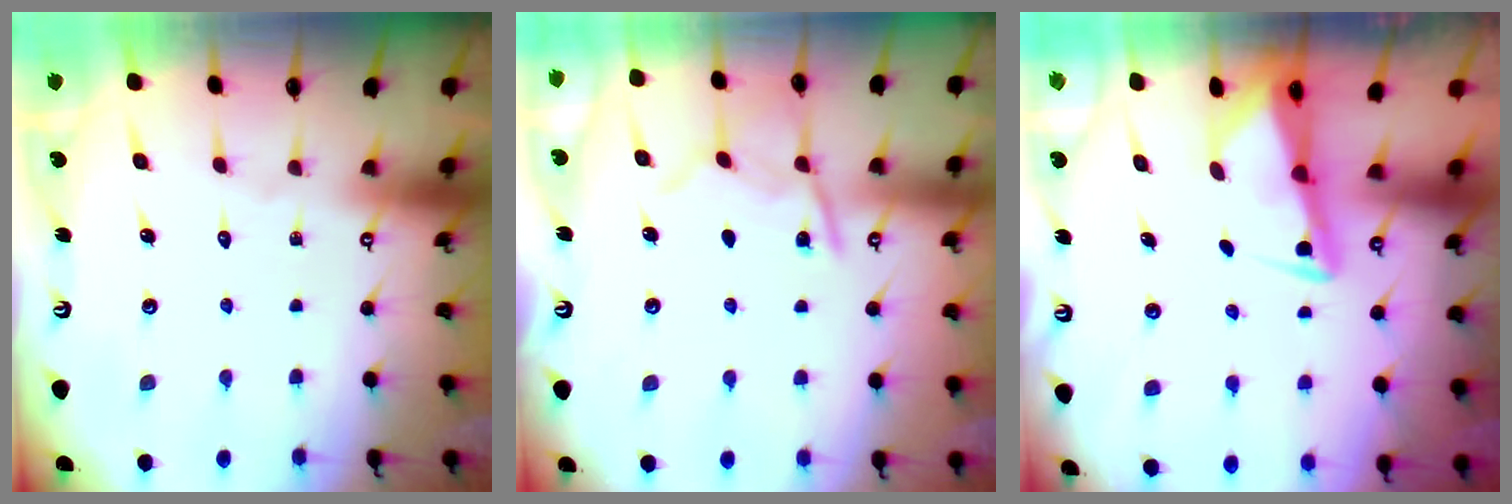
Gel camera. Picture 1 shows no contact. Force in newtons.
{"total": 10.0, "press": 9.9, "slide": 1.0}
{"total": 3.0, "press": 3.0, "slide": 0.4}